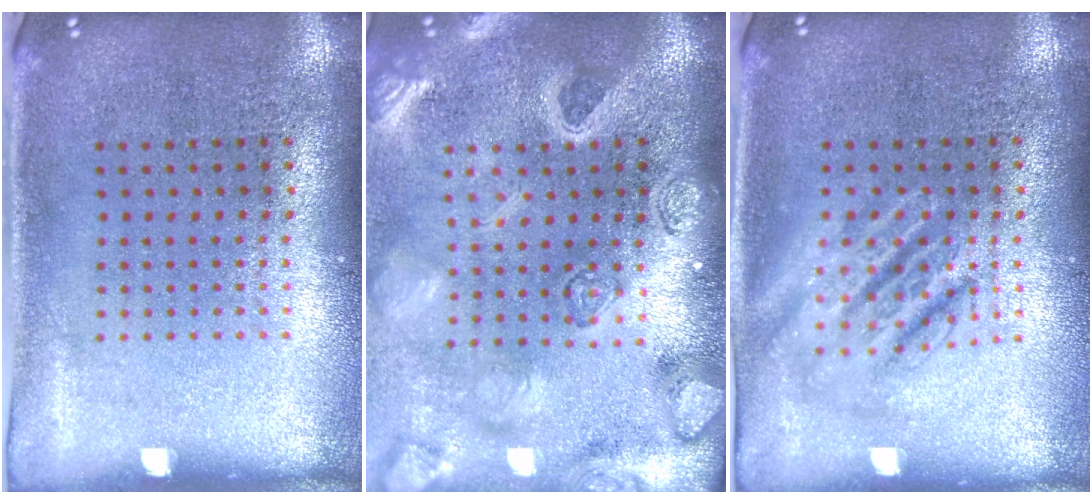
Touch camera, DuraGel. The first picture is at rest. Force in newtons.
{"total": 3.7, "press": 3.0, "slide": 2.1}
{"total": 2.7, "press": 2.7, "slide": 0.3}